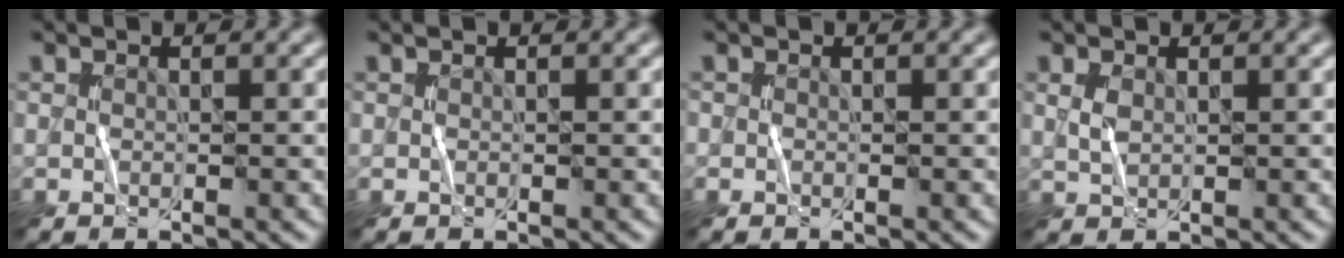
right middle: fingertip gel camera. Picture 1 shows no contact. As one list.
[{"total": 0.0}, {"total": 0.0}, {"total": 1.3, "force": [0.5, 0.8, 0.8], "torque": [-0.024, 0.000, 0.014]}]